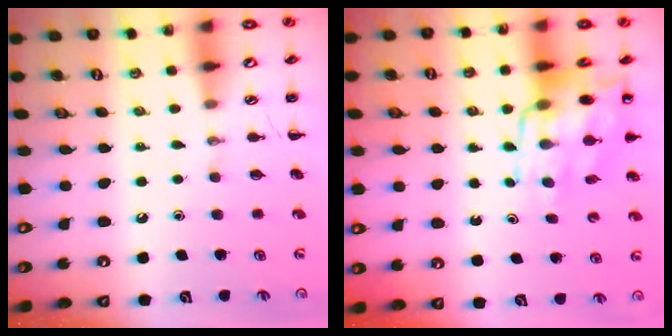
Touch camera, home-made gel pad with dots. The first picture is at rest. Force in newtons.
{"total": 13.5, "press": 13.1, "slide": 3.4}